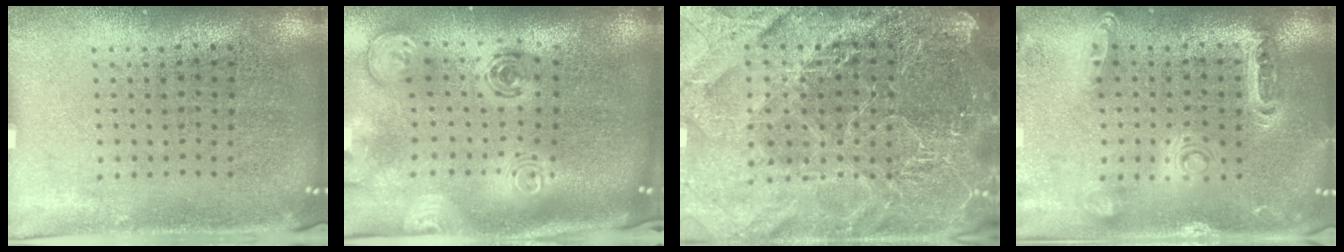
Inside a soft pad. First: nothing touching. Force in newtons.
{"total": 2.9, "press": 2.1, "slide": 2.1}
{"total": 5.8, "press": 5.0, "slide": 2.9}
{"total": 1.3, "press": 1.3, "slide": 0.2}